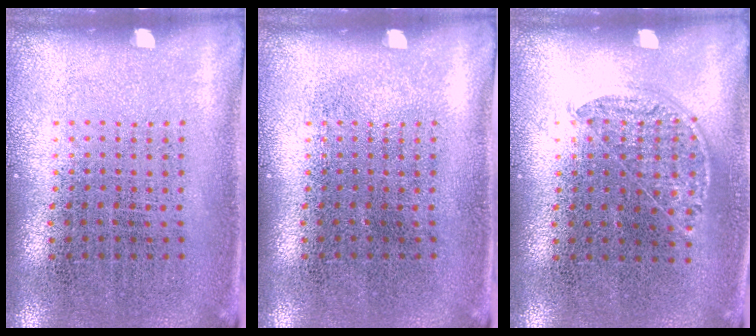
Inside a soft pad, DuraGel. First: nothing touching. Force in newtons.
{"total": 0.0}
{"total": 0.8, "press": 0.6, "slide": 0.6}